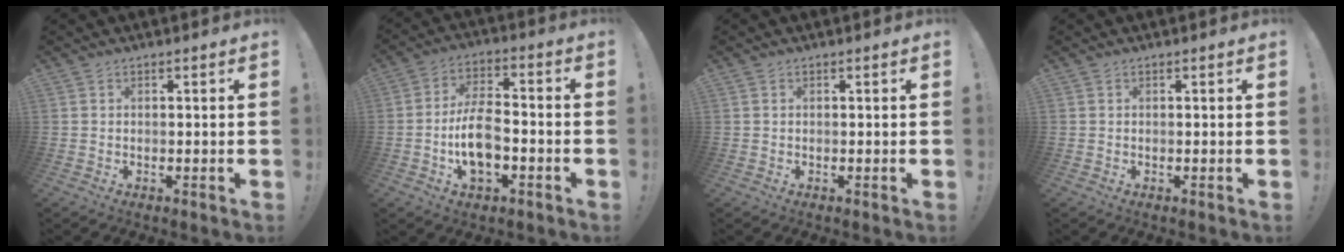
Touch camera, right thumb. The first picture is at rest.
{"total": 11.2, "force": [-3.3, 6.3, 8.7], "torque": [-0.161, 0.008, -0.058]}
{"total": 0.0}
{"total": 0.0}